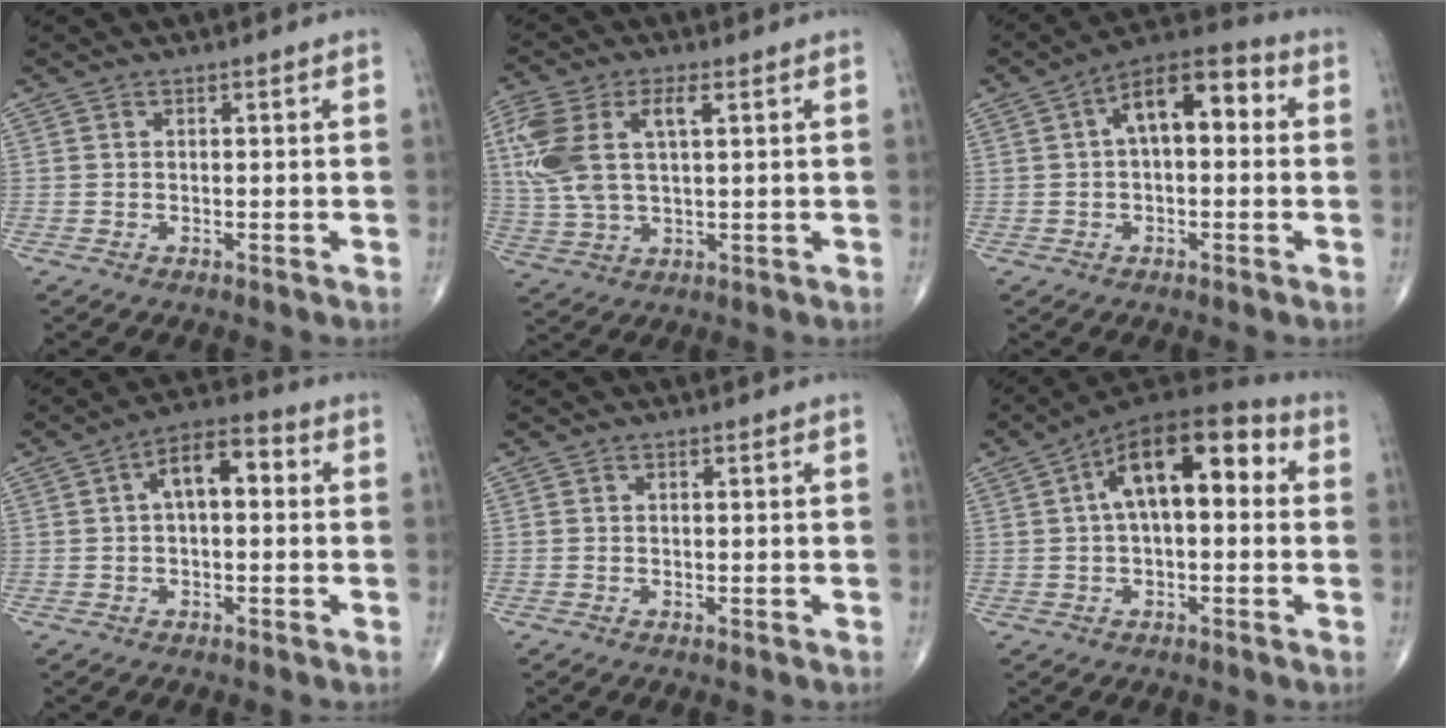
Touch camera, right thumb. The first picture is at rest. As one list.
[{"total": 12.8, "force": [3.3, 6.4, 10.7], "torque": [-0.254, 0.013, 0.068]}, {"total": 11.2, "force": [1.7, 5.8, 9.4], "torque": [-0.122, 0.037, 0.014]}, {"total": 7.9, "force": [1.1, 4.1, 6.6], "torque": [-0.087, 0.029, 0.006]}, {"total": 0.0}, {"total": 15.6, "force": [3.0, 7.6, 13.3], "torque": [-0.182, 0.043, 0.038]}]